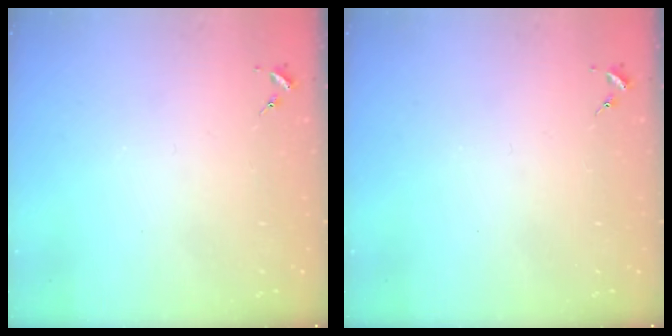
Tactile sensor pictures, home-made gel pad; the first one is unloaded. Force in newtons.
{"total": 0.0}